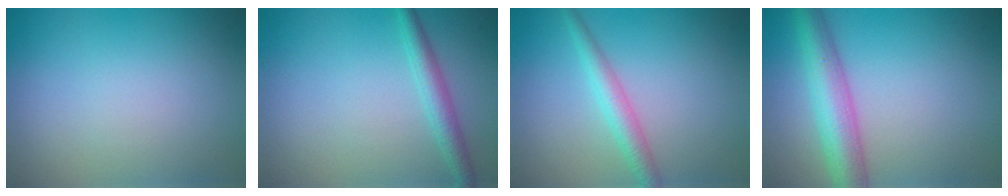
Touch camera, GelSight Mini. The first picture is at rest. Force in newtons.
{"total": 2.3, "press": 2.3, "slide": 0.1}
{"total": 2.5, "press": 2.5, "slide": 0.1}
{"total": 5.6, "press": 5.6, "slide": 0.2}